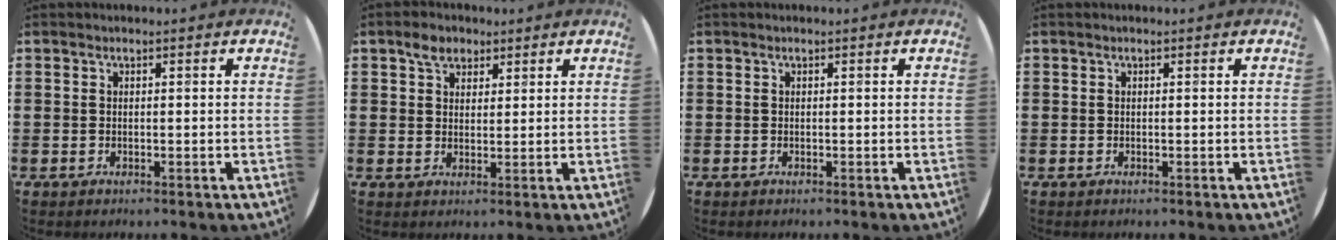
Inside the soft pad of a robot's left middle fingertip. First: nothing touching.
{"total": 3.1, "force": [2.3, 1.9, 0.9], "torque": [-0.006, 0.002, 0.041]}
{"total": 0.0}
{"total": 0.0}